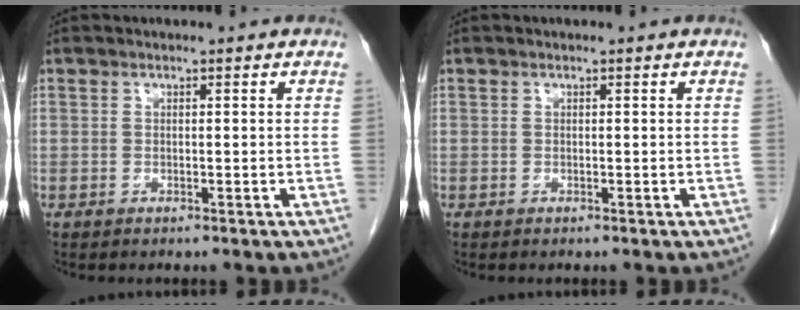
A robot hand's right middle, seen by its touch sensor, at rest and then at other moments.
{"total": 0.0}